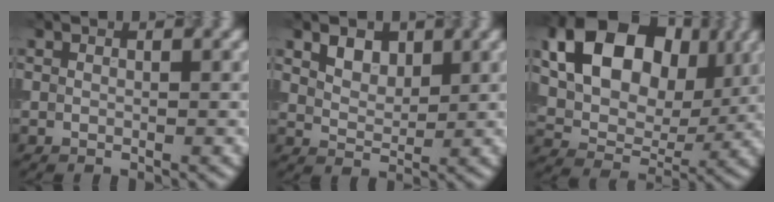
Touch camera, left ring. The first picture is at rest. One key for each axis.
{"total": 2.5, "fx": 1.4, "fy": 1.5, "fz": 1.3, "tx": -0.025, "ty": -0.001, "tz": 0.024}
{"total": 12.4, "fx": 3.8, "fy": 8.5, "fz": 8.2, "tx": -0.142, "ty": 0.005, "tz": 0.059}